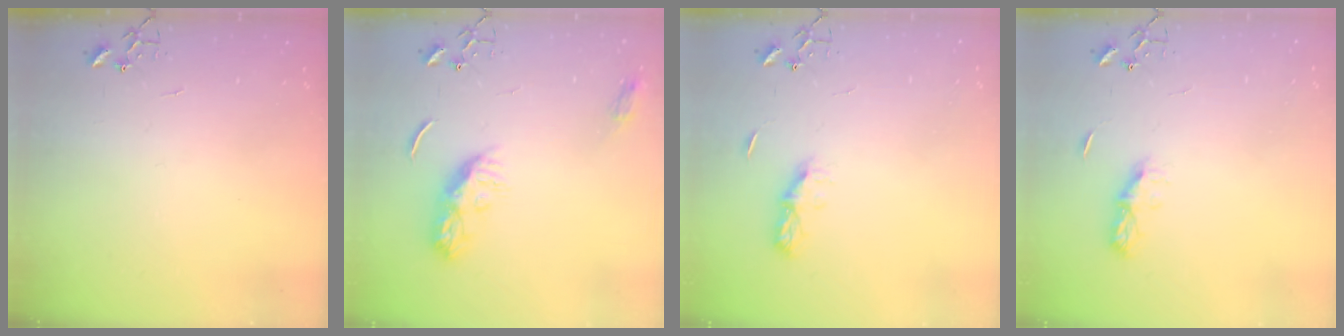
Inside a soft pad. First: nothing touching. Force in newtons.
{"total": 10.4, "press": 10.4, "slide": 0.2}
{"total": 6.4, "press": 6.3, "slide": 0.7}
{"total": 6.4, "press": 6.3, "slide": 0.7}